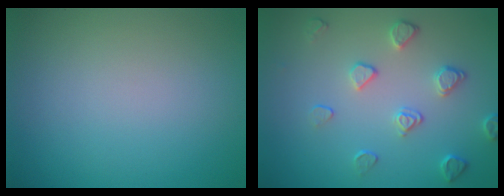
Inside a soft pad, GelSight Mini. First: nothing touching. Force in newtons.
{"total": 2.4, "press": 1.9, "slide": 1.4}